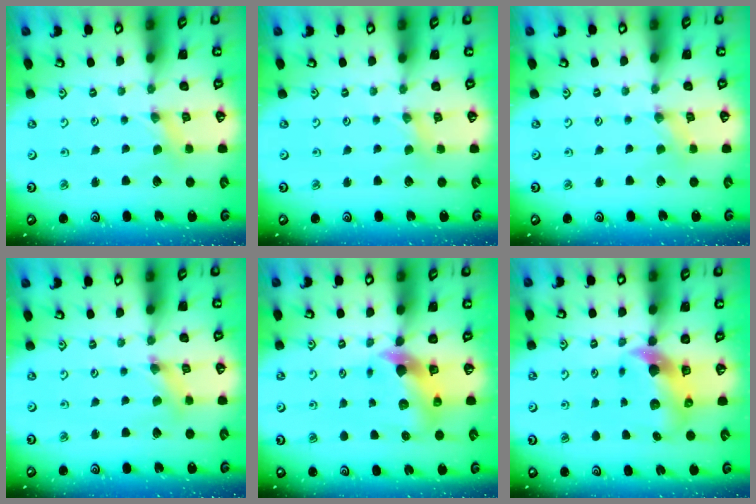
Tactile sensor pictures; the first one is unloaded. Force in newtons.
{"total": 1.7, "press": 1.7, "slide": 0.2}
{"total": 1.2, "press": 1.2, "slide": 0.2}
{"total": 3.4, "press": 3.4, "slide": 0.3}
{"total": 6.5, "press": 6.5, "slide": 0.6}
{"total": 8.3, "press": 8.2, "slide": 1.2}